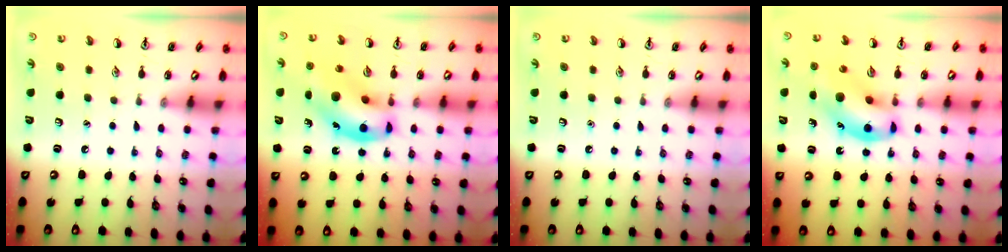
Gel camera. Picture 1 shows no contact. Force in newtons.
{"total": 15.2, "press": 14.6, "slide": 4.0}
{"total": 0.0}
{"total": 11.7, "press": 11.2, "slide": 3.2}